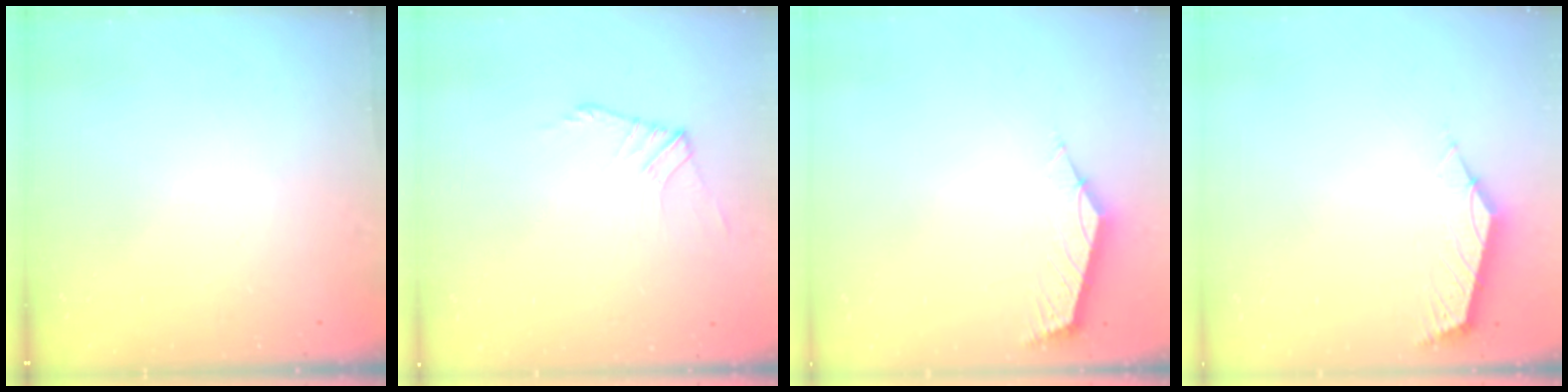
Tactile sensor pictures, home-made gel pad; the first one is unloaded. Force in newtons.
{"total": 2.0, "press": 2.0, "slide": 0.4}
{"total": 2.4, "press": 2.3, "slide": 0.4}
{"total": 2.6, "press": 2.5, "slide": 0.7}